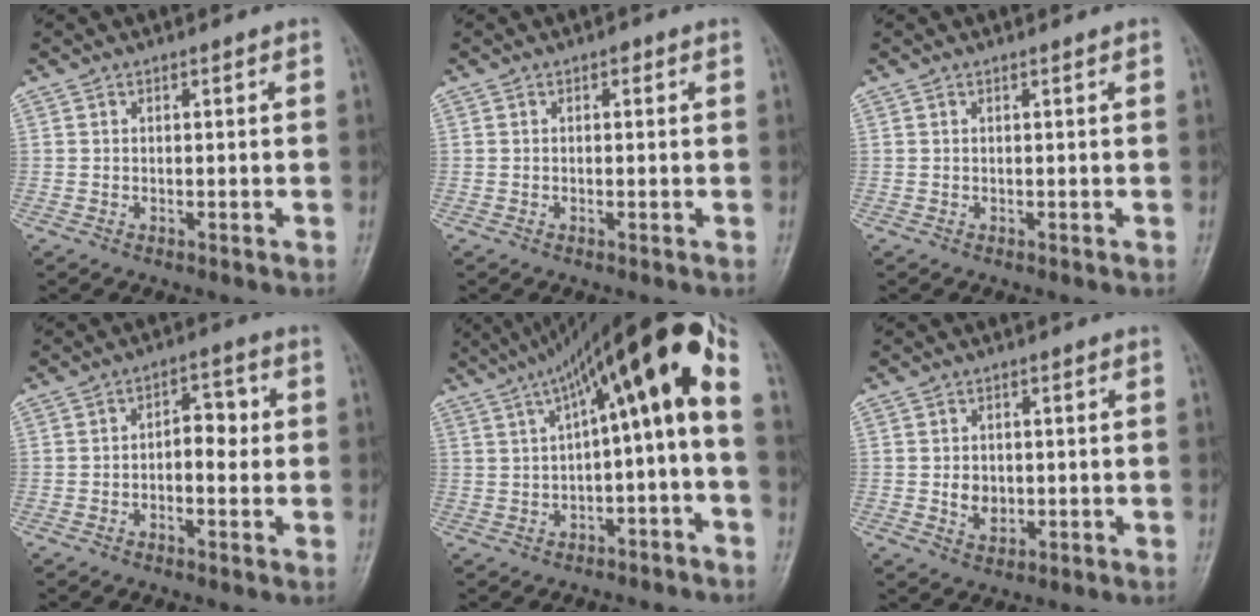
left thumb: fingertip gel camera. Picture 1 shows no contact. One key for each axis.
{"total": 1.2, "fx": 0.2, "fy": 0.8, "fz": 0.9, "tx": -0.007, "ty": 0.005, "tz": -0.002}
{"total": 0.0}
{"total": 5.8, "fx": -0.2, "fy": 3.3, "fz": 4.7, "tx": -0.048, "ty": 0.022, "tz": -0.010}
{"total": 15.1, "fx": 1.8, "fy": 3.5, "fz": 14.5, "tx": -0.230, "ty": 0.073, "tz": 0.030}
{"total": 4.1, "fx": -0.4, "fy": 3.2, "fz": 2.5, "tx": -0.025, "ty": 0.000, "tz": -0.002}